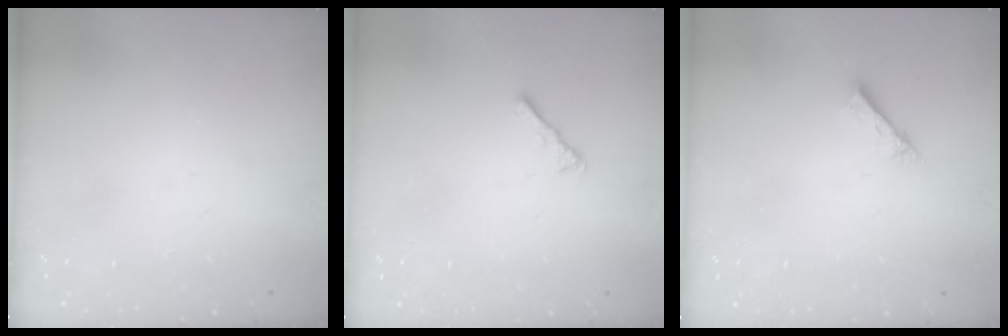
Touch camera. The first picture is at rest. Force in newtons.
{"total": 2.1, "press": 2.1, "slide": 0.5}
{"total": 1.5, "press": 1.5, "slide": 0.1}